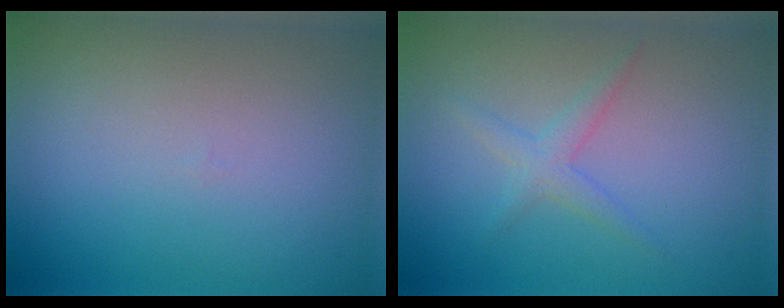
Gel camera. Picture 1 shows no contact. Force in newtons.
{"total": 1.8, "press": 1.8, "slide": 0.1}